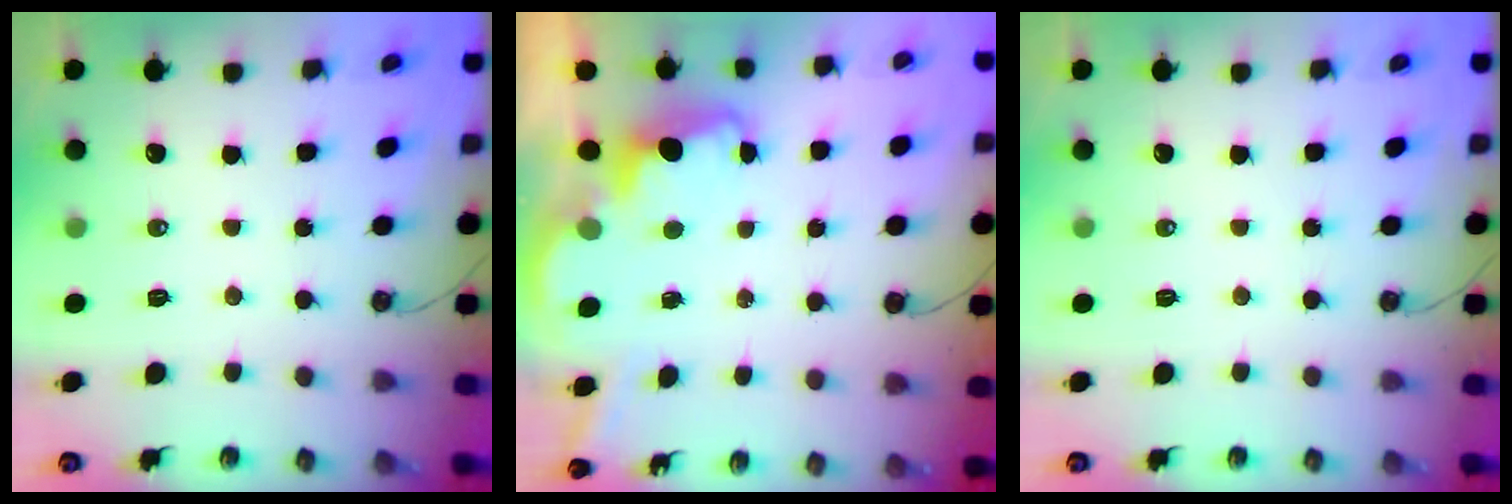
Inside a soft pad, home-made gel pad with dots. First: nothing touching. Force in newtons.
{"total": 3.7, "press": 3.6, "slide": 0.7}
{"total": 0.0}